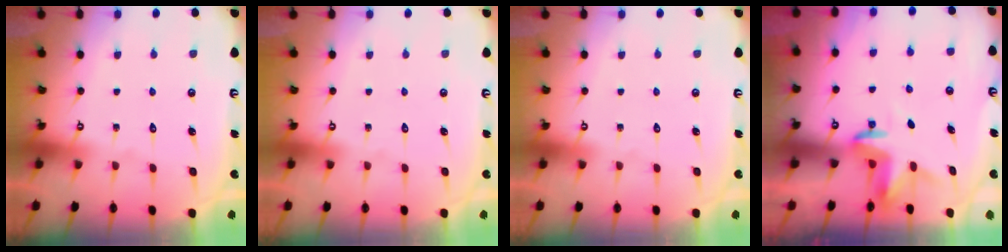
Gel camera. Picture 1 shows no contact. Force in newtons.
{"total": 0.0}
{"total": 0.0}
{"total": 3.4, "press": 3.4, "slide": 0.2}